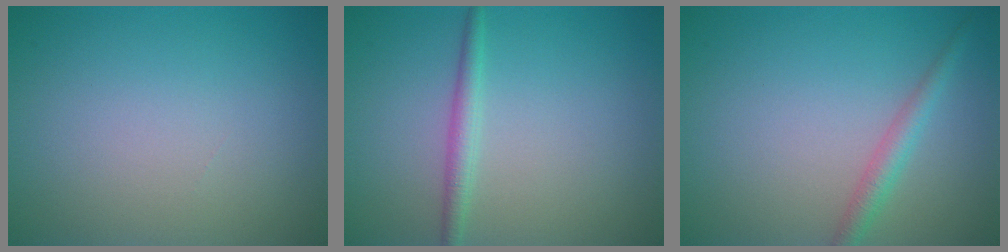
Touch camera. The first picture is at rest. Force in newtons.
{"total": 1.7, "press": 1.7, "slide": 0.1}
{"total": 1.9, "press": 1.9, "slide": 0.0}